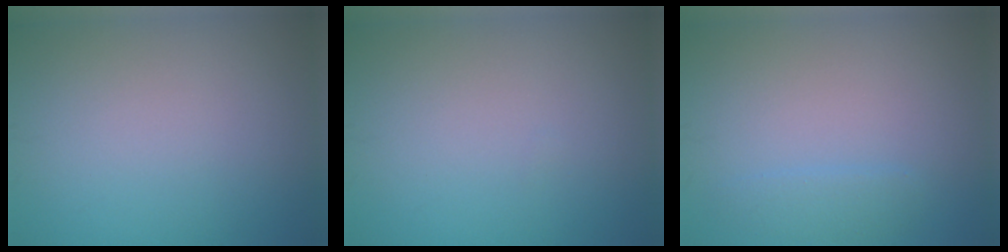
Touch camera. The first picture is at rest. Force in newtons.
{"total": 0.0}
{"total": 1.4, "press": 1.4, "slide": 0.1}